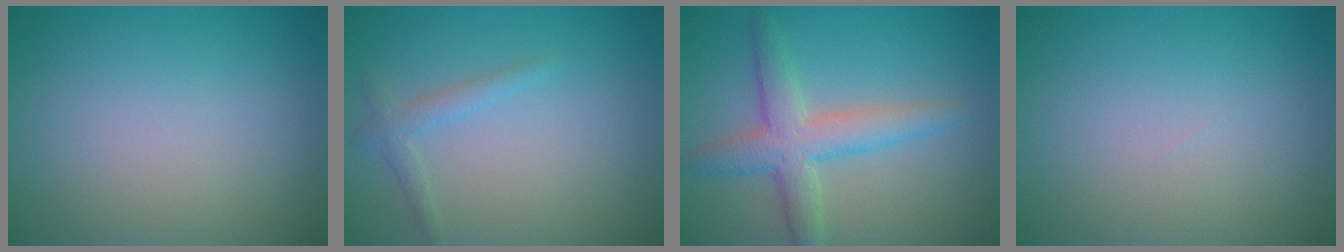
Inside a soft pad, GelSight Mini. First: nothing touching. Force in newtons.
{"total": 1.5, "press": 1.5, "slide": 0.1}
{"total": 4.5, "press": 4.5, "slide": 0.2}
{"total": 0.0}